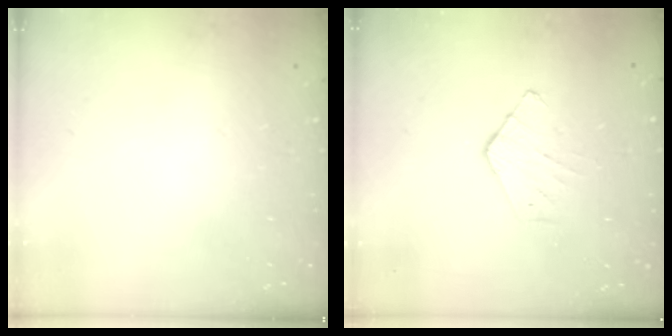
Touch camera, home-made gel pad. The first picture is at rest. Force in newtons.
{"total": 4.2, "press": 4.2, "slide": 0.3}